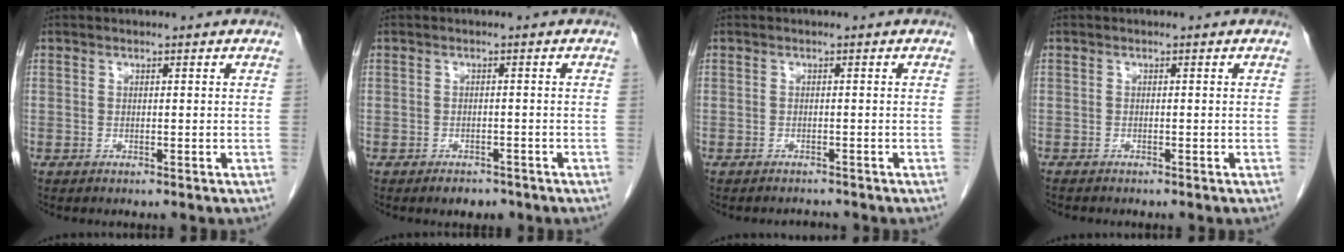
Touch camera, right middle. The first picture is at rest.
{"total": 2.4, "force": [-1.8, 1.2, 1.0], "torque": [-0.014, 0.001, -0.018]}
{"total": 1.1, "force": [-1.1, 0.1, -0.1], "torque": [0.000, -0.006, -0.014]}
{"total": 0.7, "force": [-0.7, 0.1, 0.1], "torque": [-0.010, -0.003, -0.014]}